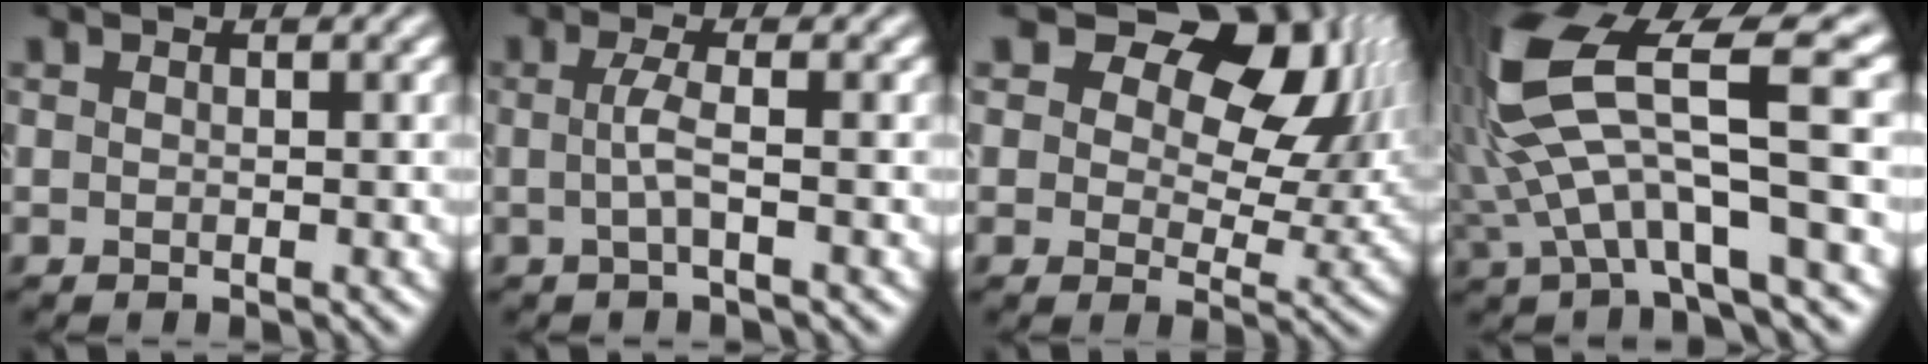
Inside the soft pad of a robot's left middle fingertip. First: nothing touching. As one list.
[{"total": 1.9, "force": [0.1, 0.2, 1.9], "torque": [-0.042, 0.005, -0.003]}, {"total": 11.4, "force": [4.7, 7.4, 7.3], "torque": [-0.091, 0.001, 0.074]}, {"total": 11.5, "force": [1.4, 3.6, 10.8], "torque": [-0.214, 0.012, 0.025]}]